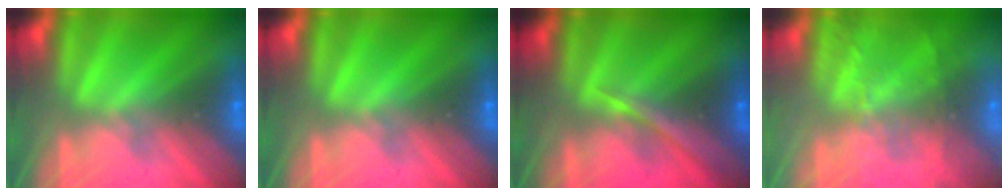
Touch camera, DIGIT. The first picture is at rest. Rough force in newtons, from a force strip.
{"total": 0.0}
{"total": 2.3}
{"total": 8.7}